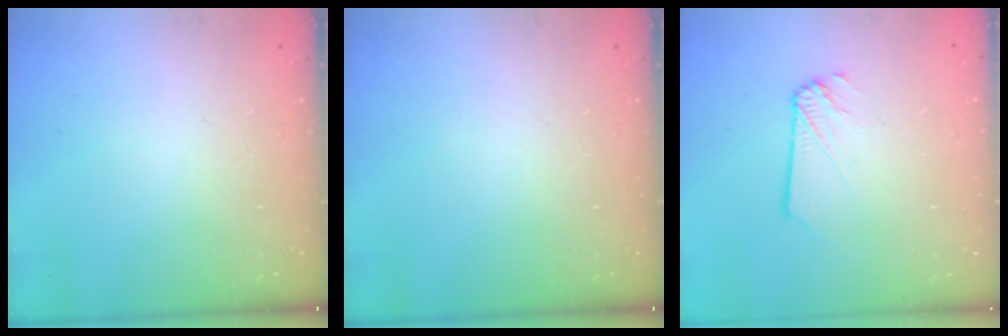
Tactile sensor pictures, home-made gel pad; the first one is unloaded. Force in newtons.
{"total": 0.0}
{"total": 1.2, "press": 1.2, "slide": 0.1}